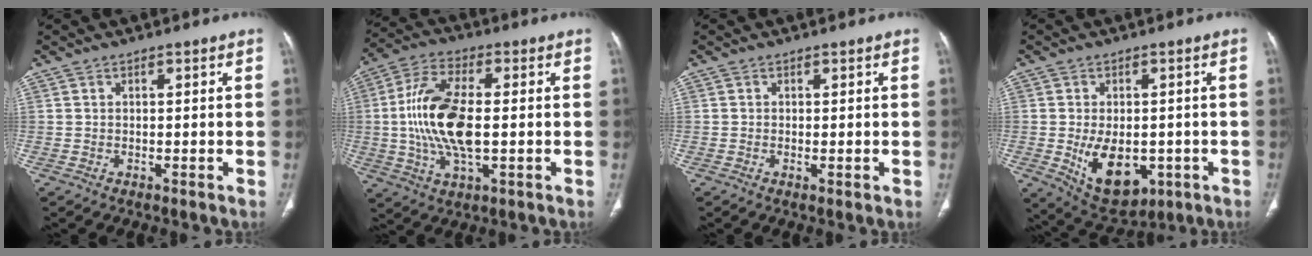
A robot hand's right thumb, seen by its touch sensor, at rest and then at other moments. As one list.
[{"total": 15.7, "force": [-0.3, 7.0, 14.0], "torque": [-0.293, 0.010, -0.006]}, {"total": 0.9, "force": [-0.2, 0.3, 0.9], "torque": [-0.017, -0.003, -0.003]}, {"total": 11.9, "force": [-2.8, 7.5, 8.7], "torque": [-0.113, -0.004, -0.020]}]